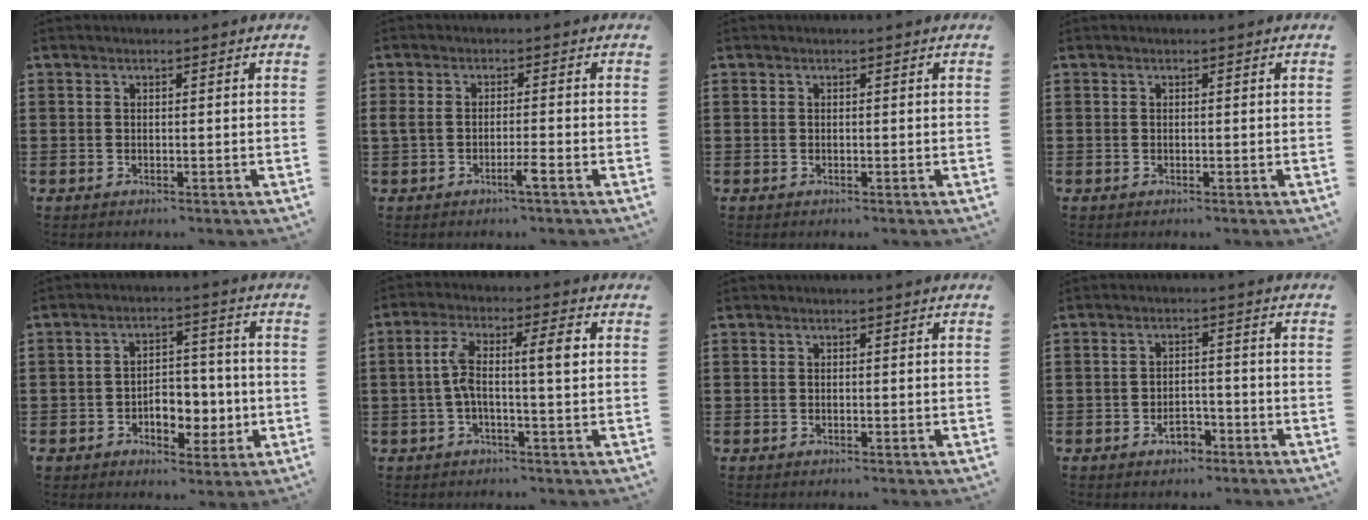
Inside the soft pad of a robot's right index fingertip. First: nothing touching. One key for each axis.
{"total": 2.8, "fx": -1.4, "fy": 0.3, "fz": 2.4, "tx": -0.048, "ty": -0.002, "tz": -0.029}
{"total": 0.0}
{"total": 0.0}
{"total": 6.4, "fx": -1.7, "fy": 4.8, "fz": 3.9, "tx": -0.068, "ty": 0.012, "tz": -0.031}
{"total": 7.3, "fx": 0.3, "fy": 1.5, "fz": 7.1, "tx": -0.138, "ty": 0.005, "tz": -0.002}
{"total": 0.0}
{"total": 3.8, "fx": -2.3, "fy": 2.1, "fz": 2.1, "tx": -0.037, "ty": 0.006, "tz": -0.044}